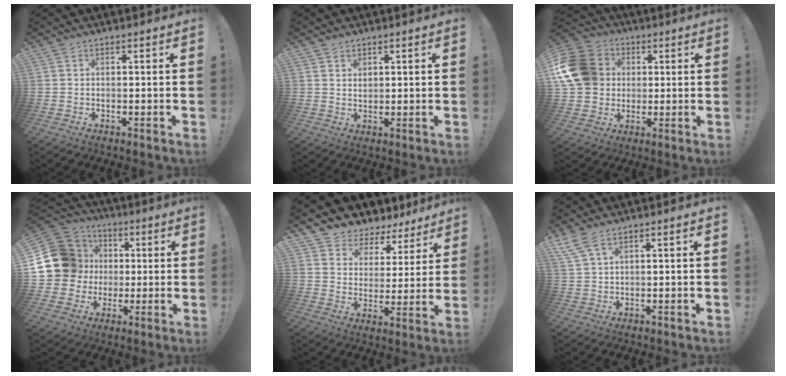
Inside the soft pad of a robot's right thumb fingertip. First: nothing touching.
{"total": 3.1, "force": [1.7, 2.4, 1.0], "torque": [-0.005, -0.013, 0.029]}
{"total": 17.3, "force": [3.0, 14.6, 8.8], "torque": [-0.147, 0.002, 0.066]}
{"total": 17.2, "force": [2.3, 15.8, 6.3], "torque": [-0.108, -0.005, 0.074]}
{"total": 5.6, "force": [4.2, 3.6, 0.6], "torque": [-0.015, -0.049, 0.084]}
{"total": 4.6, "force": [3.0, 1.1, 3.3], "torque": [-0.073, -0.006, 0.059]}